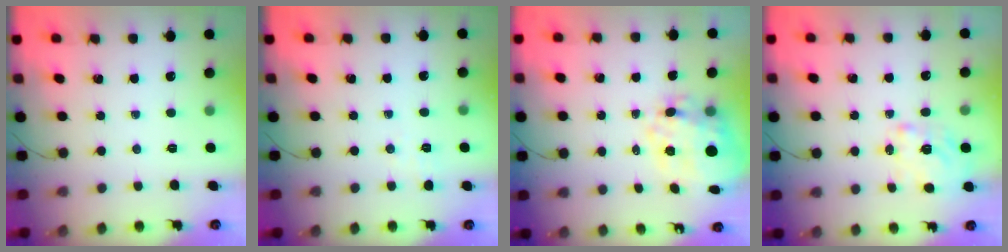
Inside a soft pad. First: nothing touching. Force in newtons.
{"total": 1.3, "press": 0.5, "slide": 1.3}
{"total": 6.2, "press": 5.3, "slide": 3.2}
{"total": 2.4, "press": 2.4, "slide": 0.3}